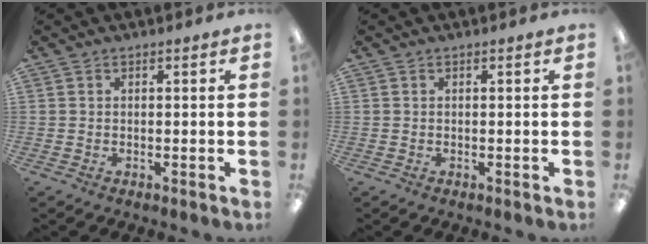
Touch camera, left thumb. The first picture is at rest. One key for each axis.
{"total": 0.0}